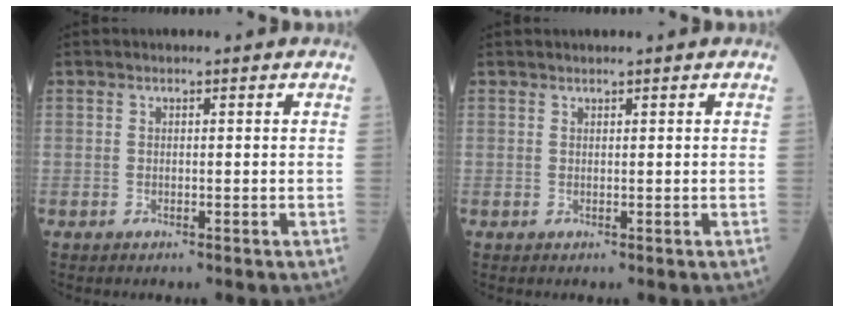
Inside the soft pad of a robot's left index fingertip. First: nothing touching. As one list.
[{"total": 0.6, "force": [0.6, -0.1, 0.1], "torque": [-0.006, 0.008, 0.015]}]